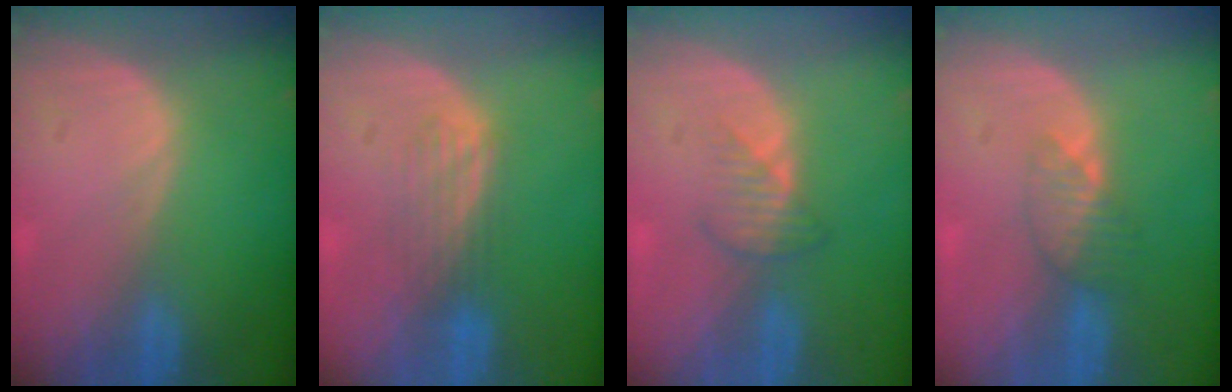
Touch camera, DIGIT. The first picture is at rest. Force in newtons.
{"total": 3.6, "press": 3.2, "slide": 1.7}
{"total": 2.8, "press": 2.7, "slide": 0.8}
{"total": 3.6, "press": 3.2, "slide": 1.6}